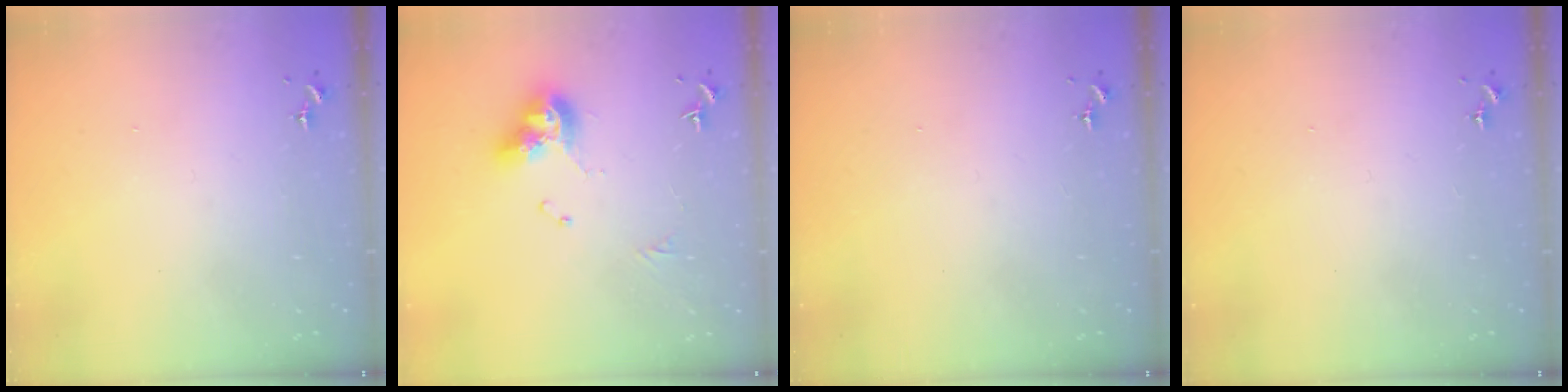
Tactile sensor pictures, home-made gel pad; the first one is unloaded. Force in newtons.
{"total": 11.9, "press": 11.9, "slide": 1.3}
{"total": 0.0}
{"total": 0.0}